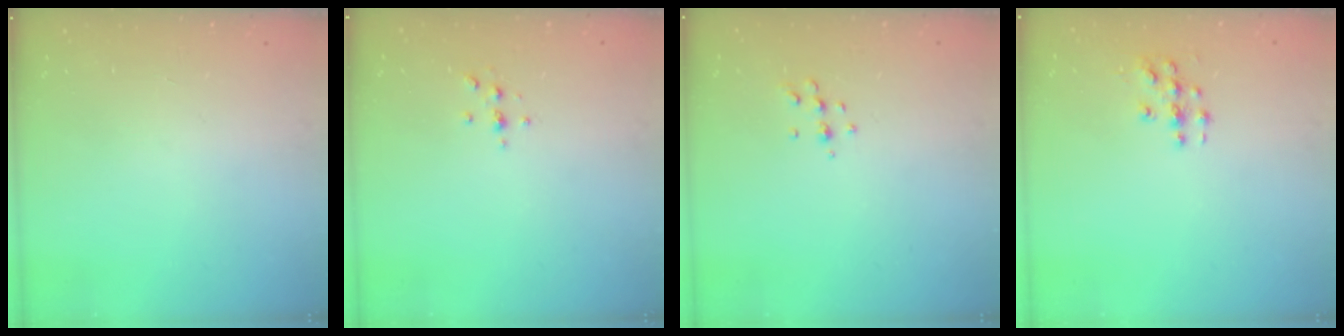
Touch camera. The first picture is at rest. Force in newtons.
{"total": 2.4, "press": 2.4, "slide": 0.3}
{"total": 5.7, "press": 5.6, "slide": 1.0}
{"total": 4.2, "press": 4.2, "slide": 0.1}